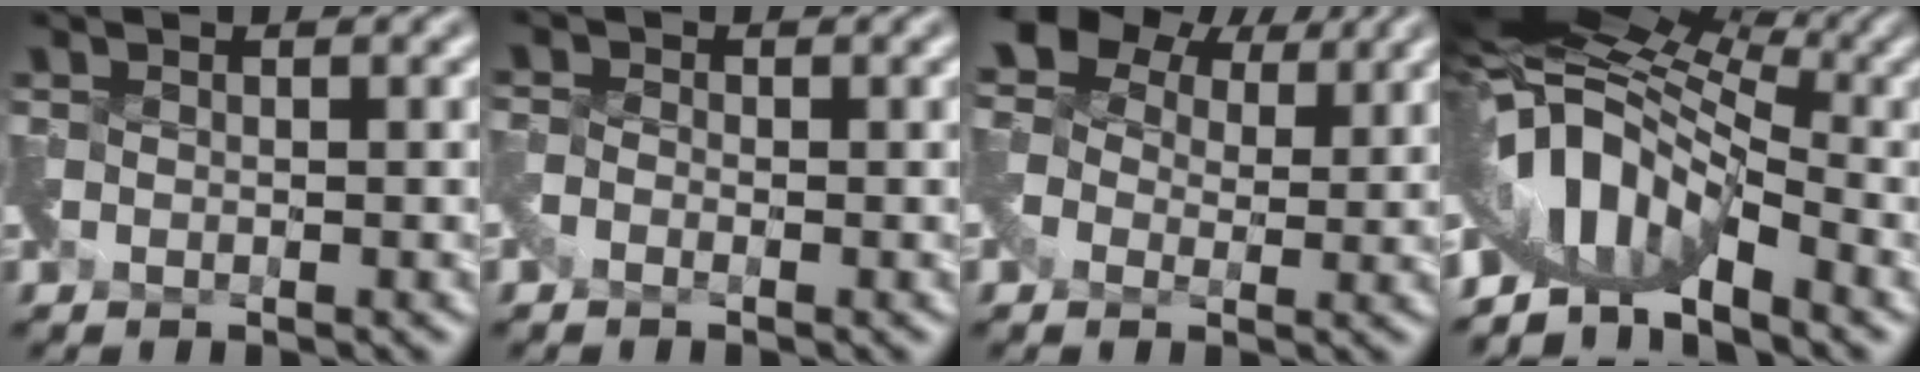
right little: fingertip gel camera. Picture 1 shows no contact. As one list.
[{"total": 0.8, "force": [-0.7, 0.1, -0.3], "torque": [0.001, 0.003, -0.021]}, {"total": 7.0, "force": [2.6, 4.9, 4.2], "torque": [-0.097, 0.033, 0.039]}, {"total": 6.6, "force": [-2.8, 3.2, 5.1], "torque": [-0.077, 0.017, -0.068]}]